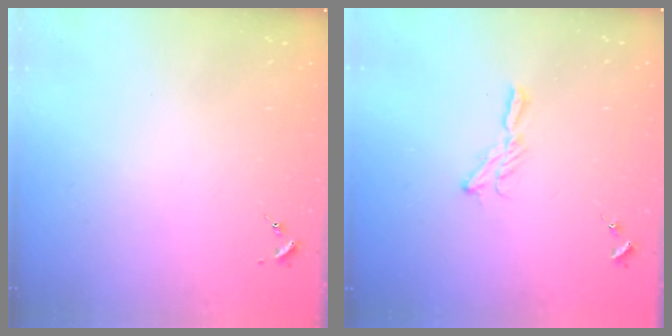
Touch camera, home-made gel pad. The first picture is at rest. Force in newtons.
{"total": 6.3, "press": 6.3, "slide": 0.3}